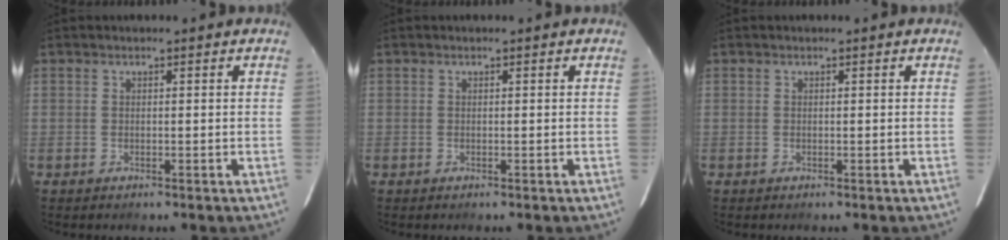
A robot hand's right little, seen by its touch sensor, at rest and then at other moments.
{"total": 0.0}
{"total": 0.0}